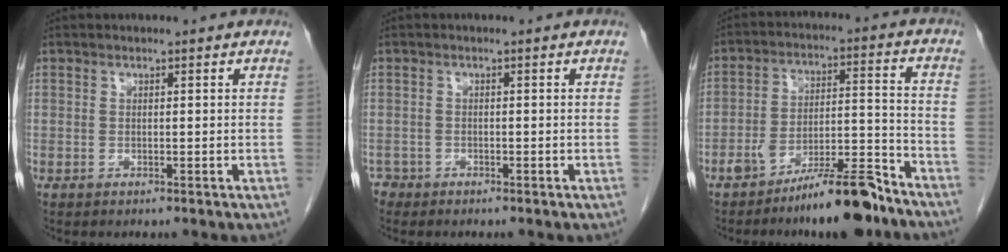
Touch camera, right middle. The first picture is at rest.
{"total": 1.3, "force": [-1.1, 0.6, -0.3], "torque": [0.003, 0.001, -0.019]}
{"total": 12.0, "force": [-9.3, 1.8, 7.4], "torque": [-0.116, 0.019, -0.153]}